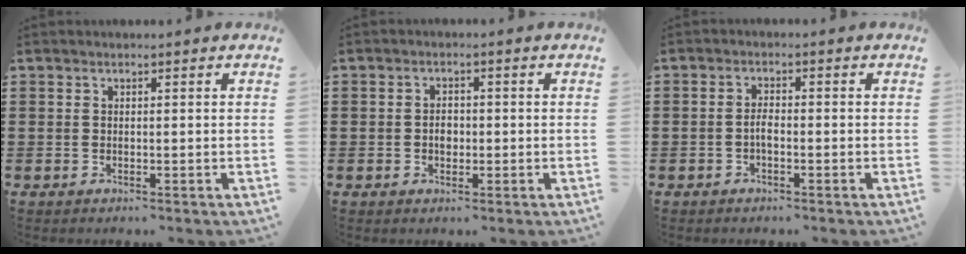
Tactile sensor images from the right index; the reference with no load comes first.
{"total": 2.1, "force": [-0.3, 1.4, 1.5], "torque": [-0.031, 0.005, -0.006]}
{"total": 1.8, "force": [-0.8, 0.7, 1.5], "torque": [-0.039, -0.001, -0.017]}